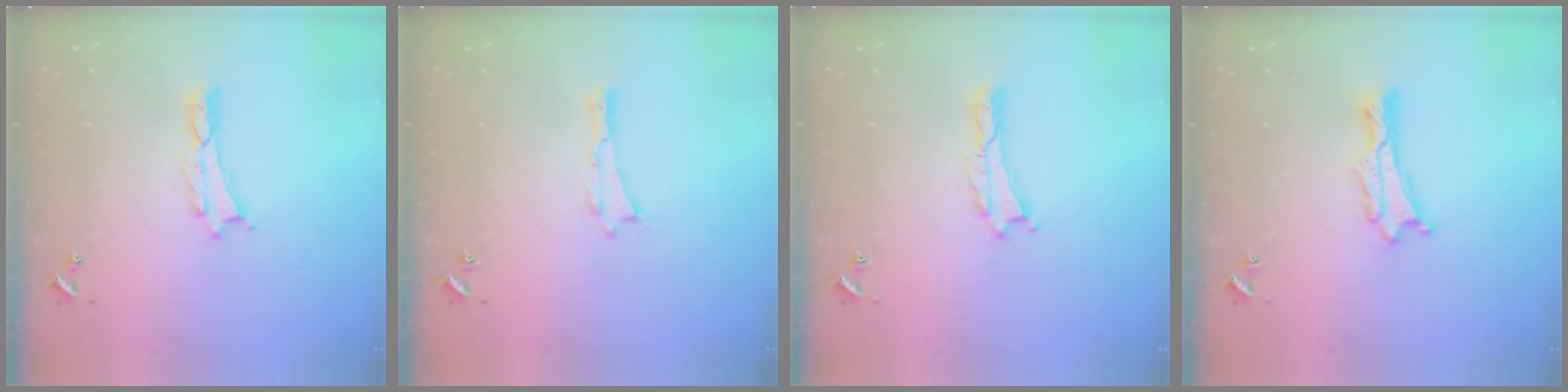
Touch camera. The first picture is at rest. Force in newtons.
{"total": 0.0}
{"total": 0.0}
{"total": 0.9, "press": 0.9, "slide": 0.2}